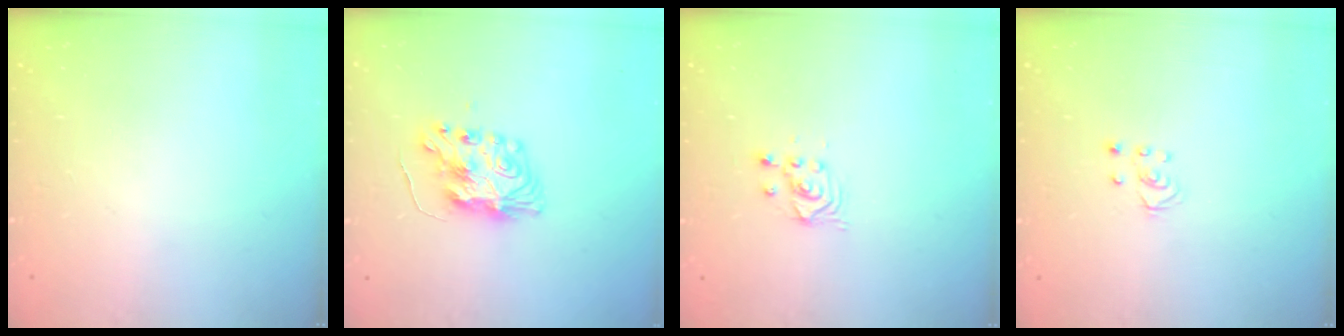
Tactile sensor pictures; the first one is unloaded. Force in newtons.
{"total": 9.0, "press": 9.0, "slide": 0.9}
{"total": 2.5, "press": 2.5, "slide": 0.2}
{"total": 2.5, "press": 2.5, "slide": 0.2}